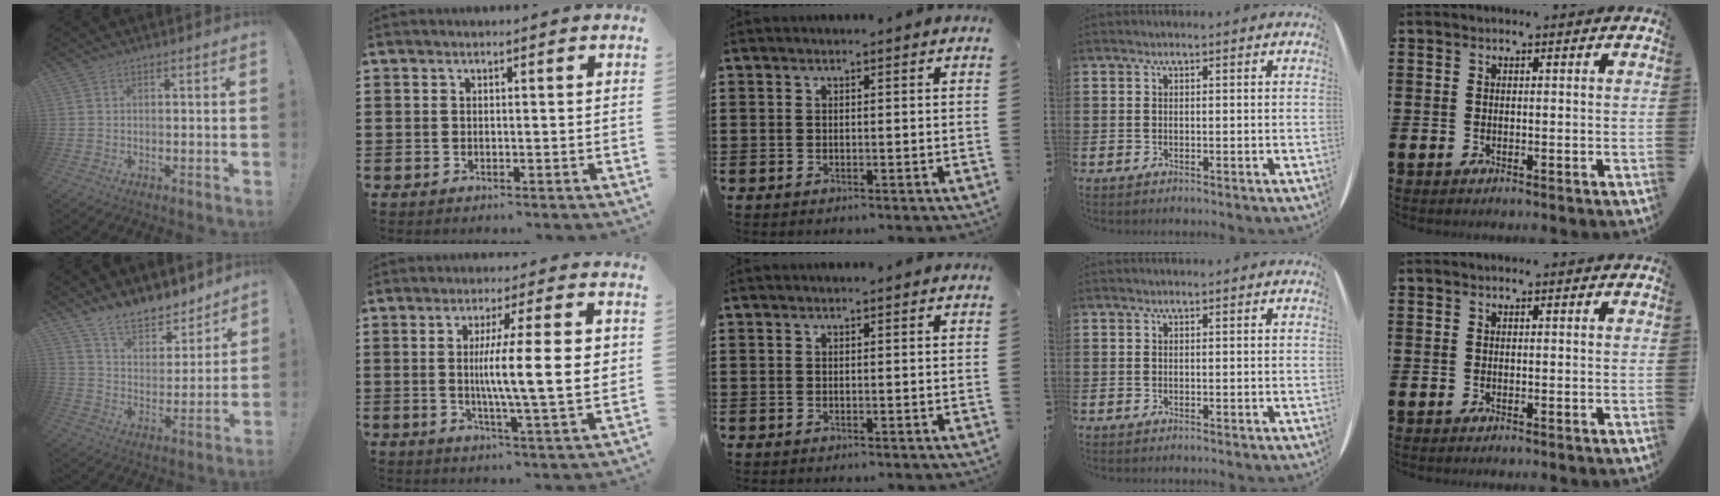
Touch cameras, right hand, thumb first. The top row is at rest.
{"thumb": {"total": 11.6, "force": [10.2, 4.3, 3.3], "torque": [-0.070, -0.078, 0.193]}, "index": {"total": 12.1, "force": [1.1, 1.7, 11.9], "torque": [-0.196, -0.002, 0.013]}}